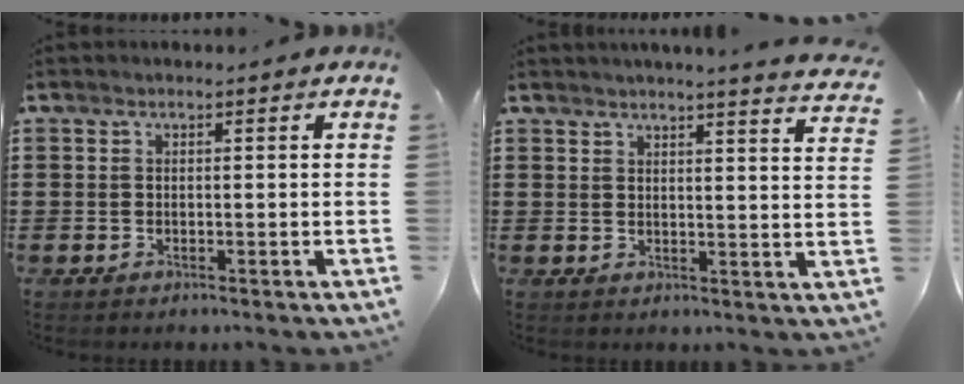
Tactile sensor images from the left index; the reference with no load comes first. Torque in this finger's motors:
{"motor_torque": [1.28, -0.86, 0.54, 0.08]}